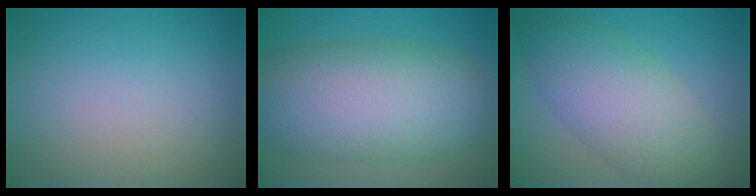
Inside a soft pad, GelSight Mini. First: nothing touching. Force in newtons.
{"total": 11.5, "press": 11.5, "slide": 0.6}
{"total": 7.0, "press": 7.0, "slide": 0.5}